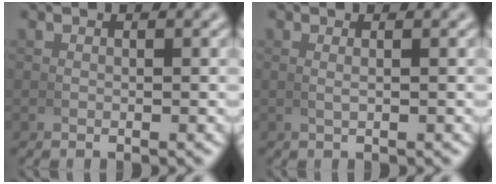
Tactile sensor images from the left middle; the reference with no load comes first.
{"total": 0.6, "force": [0.2, -0.2, 0.5], "torque": [-0.013, -0.002, 0.005]}